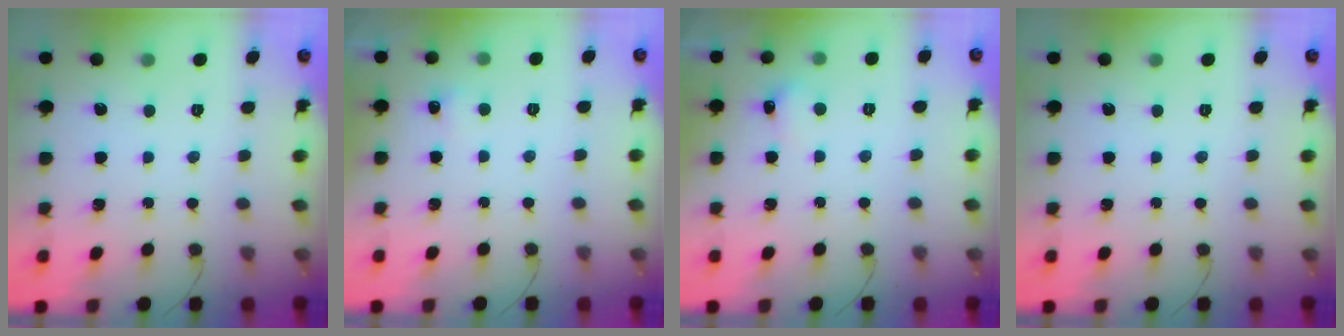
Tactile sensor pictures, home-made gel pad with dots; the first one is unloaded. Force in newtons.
{"total": 10.6, "press": 3.1, "slide": 10.2}
{"total": 5.0, "press": 4.7, "slide": 1.5}
{"total": 0.0}